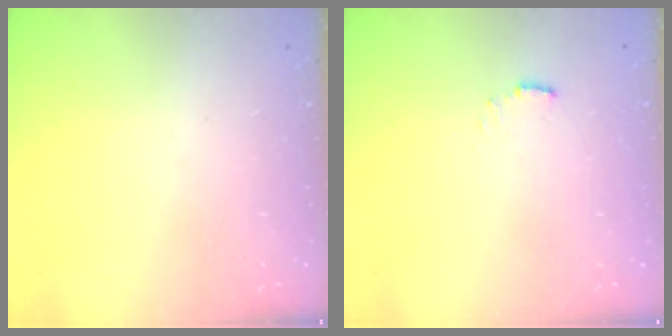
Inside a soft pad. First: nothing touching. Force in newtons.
{"total": 2.9, "press": 2.9, "slide": 0.5}